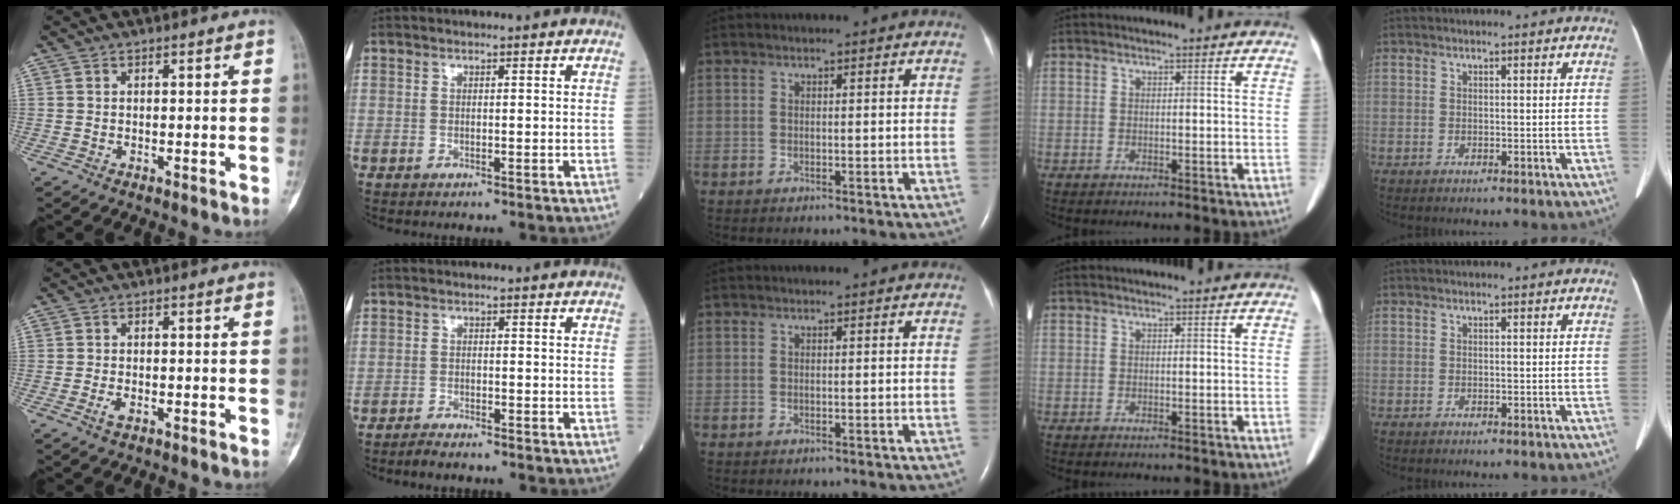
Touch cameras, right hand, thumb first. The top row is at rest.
{"thumb": {"total": 1.8, "force": [-0.9, 0.9, 1.3], "torque": [-0.032, 0.003, -0.018]}, "index": {"total": 2.4, "force": [-2.2, 0.3, 0.8], "torque": [-0.018, -0.004, -0.037]}}